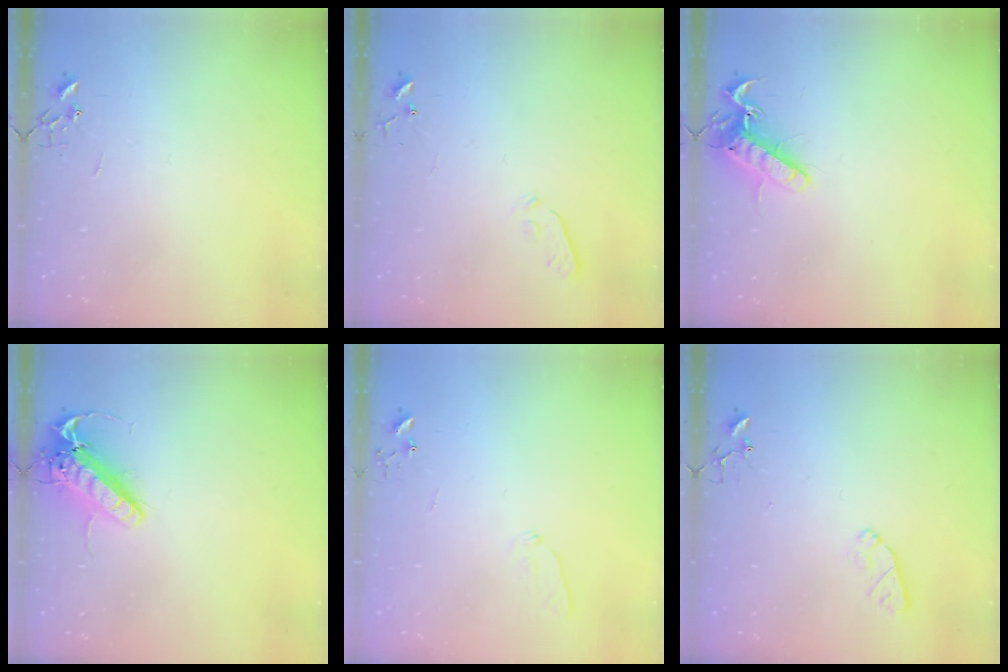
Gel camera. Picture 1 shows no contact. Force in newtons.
{"total": 3.6, "press": 3.6, "slide": 0.6}
{"total": 13.6, "press": 13.6, "slide": 1.4}
{"total": 14.8, "press": 14.5, "slide": 2.9}
{"total": 5.6, "press": 5.6, "slide": 0.6}
{"total": 6.2, "press": 6.2, "slide": 0.9}